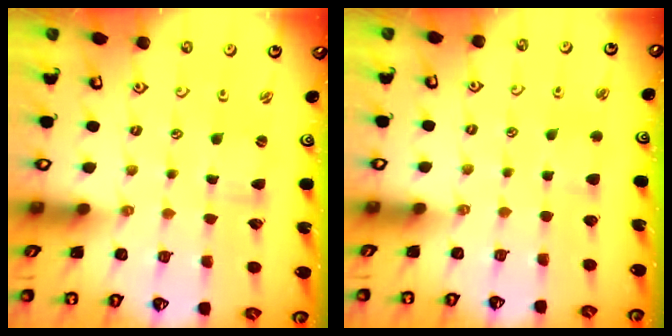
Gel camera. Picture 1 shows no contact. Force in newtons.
{"total": 3.3, "press": 3.2, "slide": 0.7}